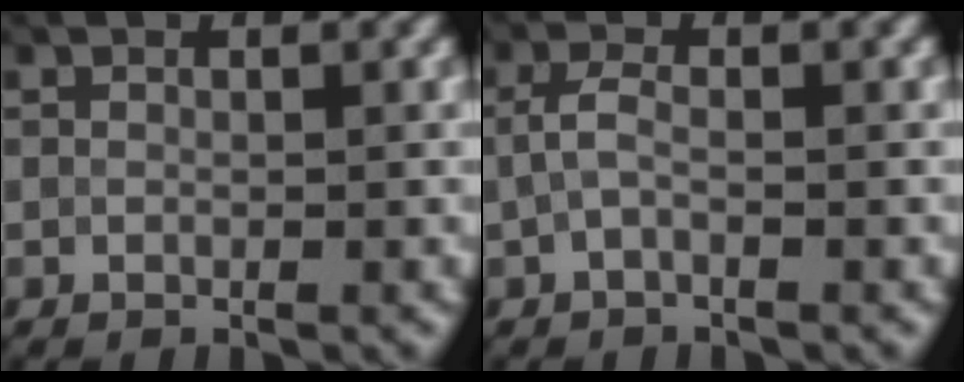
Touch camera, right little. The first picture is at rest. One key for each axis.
{"total": 2.0, "fx": -0.1, "fy": 0.6, "fz": 1.9, "tx": -0.045, "ty": 0.003, "tz": -0.007}